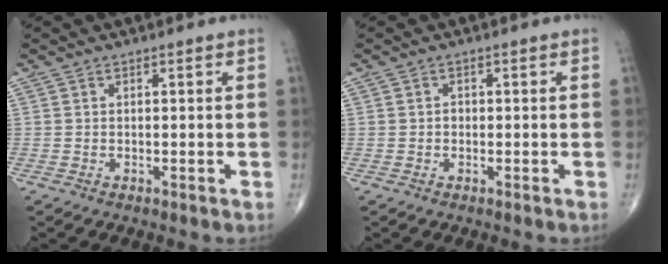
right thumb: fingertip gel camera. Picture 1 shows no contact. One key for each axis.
{"total": 0.7, "fx": -0.2, "fy": 0.6, "fz": 0.4, "tx": -0.001, "ty": 0.001, "tz": -0.006}